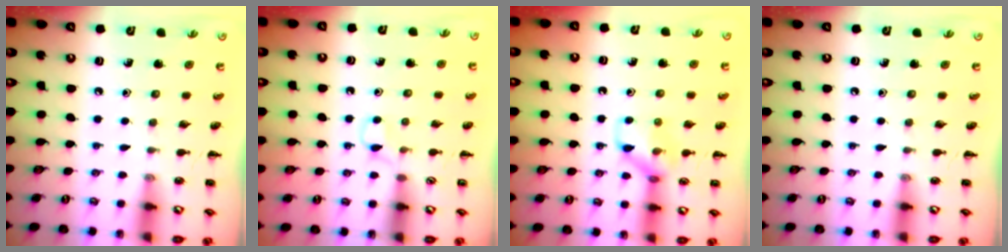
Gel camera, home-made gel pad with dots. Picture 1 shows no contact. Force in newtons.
{"total": 2.6, "press": 2.5, "slide": 0.9}
{"total": 9.0, "press": 9.0, "slide": 0.1}
{"total": 0.0}